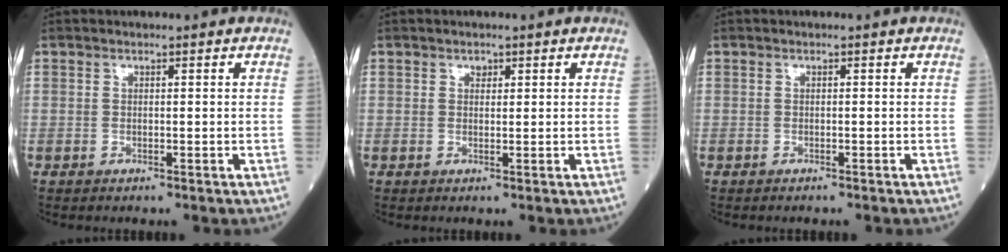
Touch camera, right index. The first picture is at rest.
{"total": 0.9, "force": [0.5, 0.7, 0.4], "torque": [-0.003, -0.003, 0.007]}
{"total": 0.7, "force": [-0.7, 0.1, 0.2], "torque": [-0.005, -0.001, -0.010]}